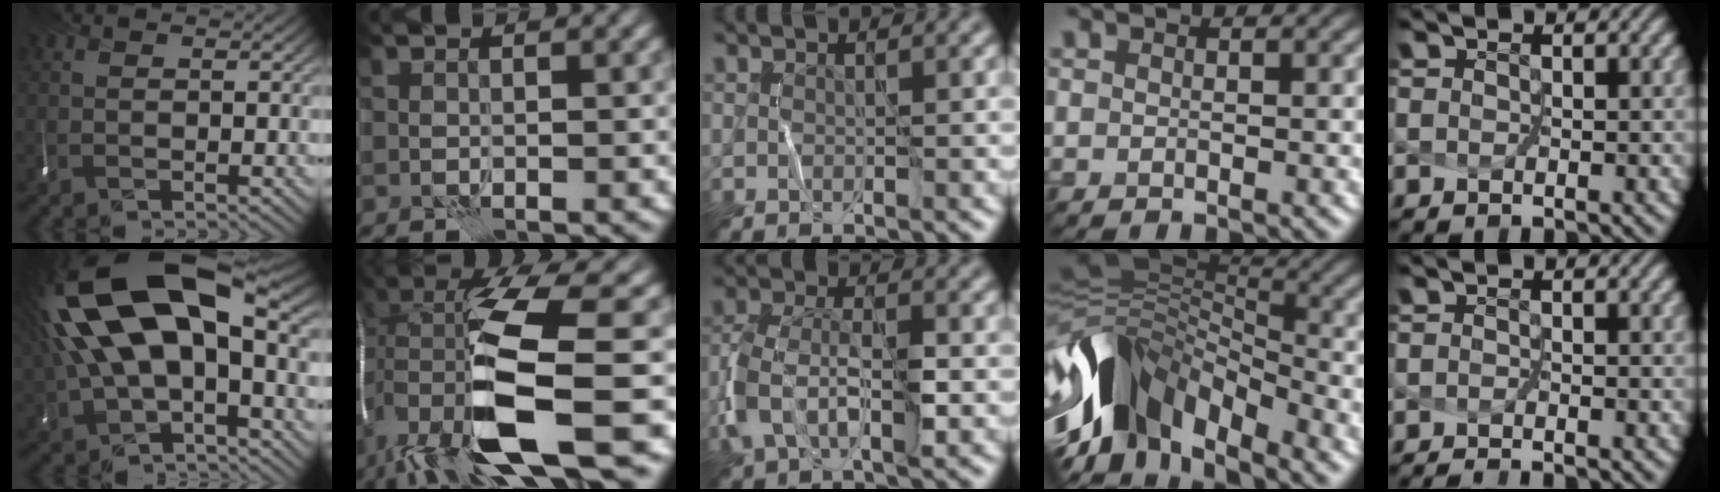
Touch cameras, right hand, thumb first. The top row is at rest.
{"thumb": {"total": 17.0, "force": [2.3, 8.2, 14.7], "torque": [-0.304, 0.002, 0.043]}, "index": {"total": 14.9, "force": [-3.3, 4.2, 14.0], "torque": [-0.277, -0.013, -0.051]}, "middle": {"total": 5.0, "force": [-1.7, 2.8, 3.7], "torque": [-0.085, 0.003, -0.036]}, "ring": {"total": 11.5, "force": [-5.4, 6.6, 7.7], "torque": [-0.145, 0.010, -0.110]}, "little": {"total": 1.5, "force": [-1.3, -0.6, 0.0], "torque": [-0.010, -0.010, -0.026]}}